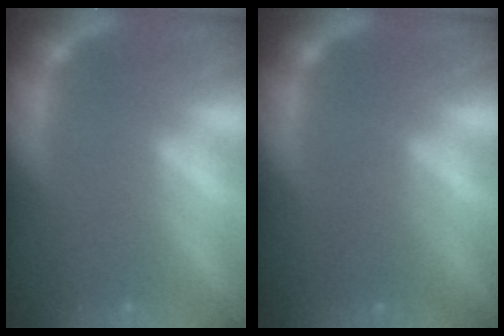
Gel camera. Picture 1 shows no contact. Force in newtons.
{"total": 2.5}